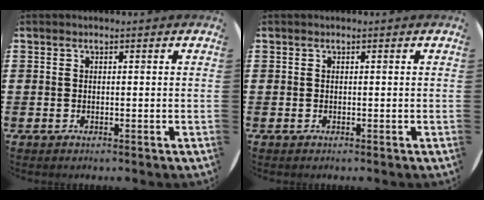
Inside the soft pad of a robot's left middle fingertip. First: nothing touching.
{"total": 0.0}